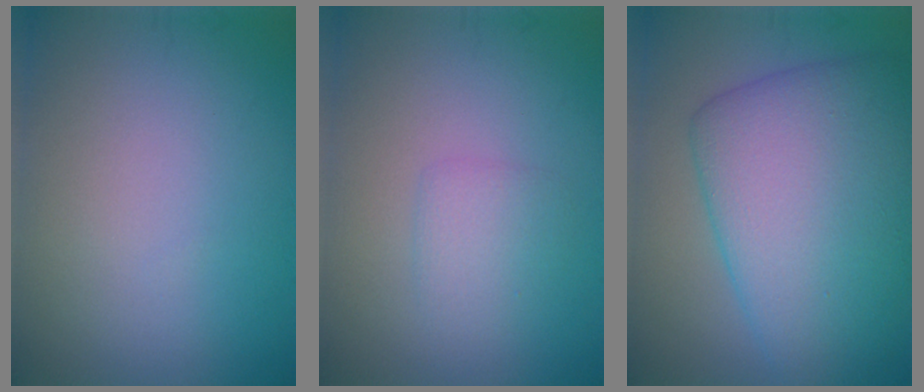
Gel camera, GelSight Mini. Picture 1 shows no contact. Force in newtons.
{"total": 1.8, "press": 1.8, "slide": 0.1}
{"total": 10.2, "press": 10.1, "slide": 0.3}